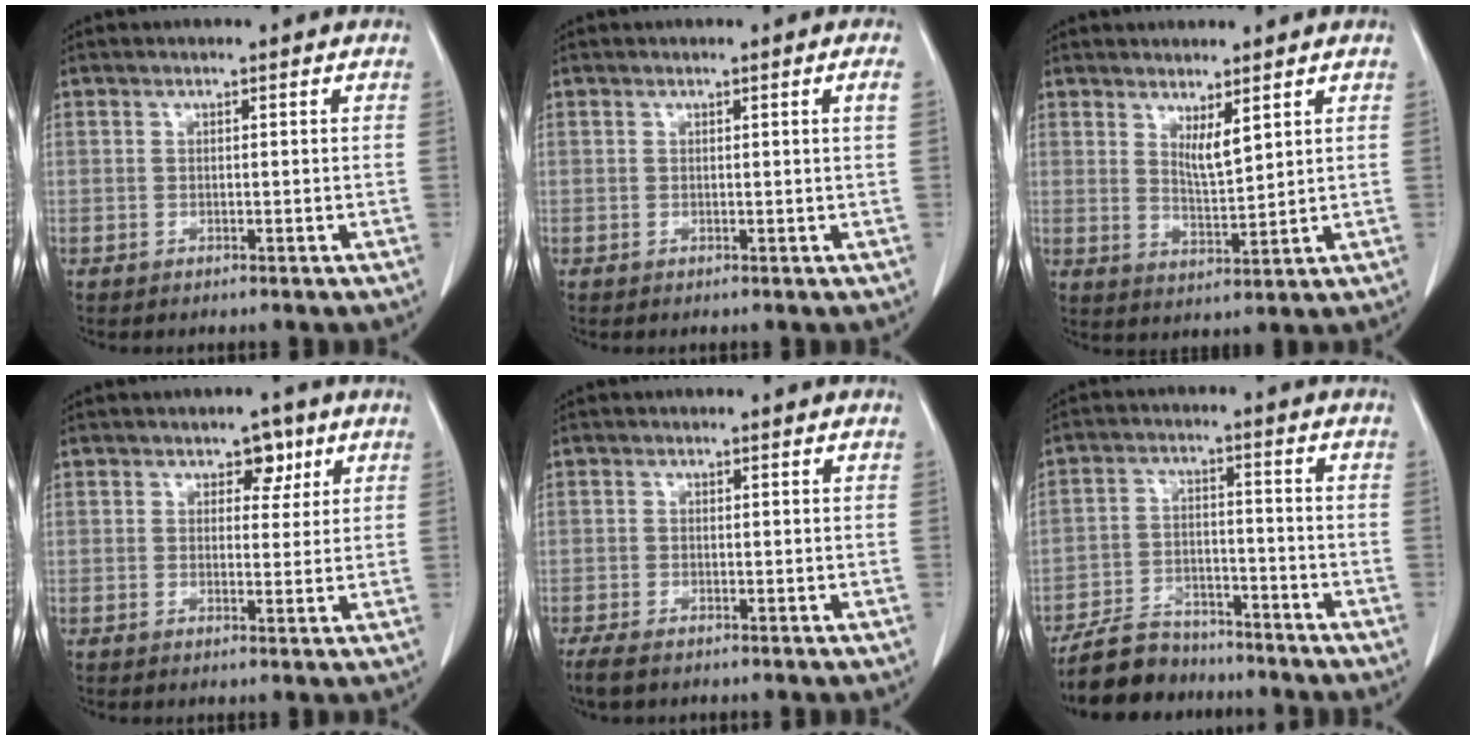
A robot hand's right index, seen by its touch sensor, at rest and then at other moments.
{"total": 1.0, "force": [0.1, -0.4, 1.0], "torque": [-0.013, 0.000, 0.001]}
{"total": 4.0, "force": [2.4, 0.7, 3.1], "torque": [-0.060, -0.015, 0.051]}
{"total": 3.1, "force": [1.5, 2.1, 1.8], "torque": [-0.016, 0.006, 0.017]}
{"total": 3.2, "force": [-2.5, 1.0, 1.8], "torque": [-0.034, -0.008, -0.041]}
{"total": 9.5, "force": [-8.5, 3.8, 1.9], "torque": [-0.038, 0.006, -0.149]}